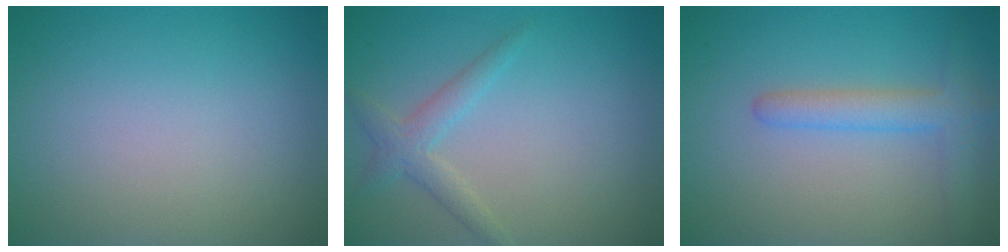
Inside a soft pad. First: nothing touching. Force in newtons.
{"total": 2.2, "press": 2.1, "slide": 0.1}
{"total": 3.0, "press": 3.0, "slide": 0.2}